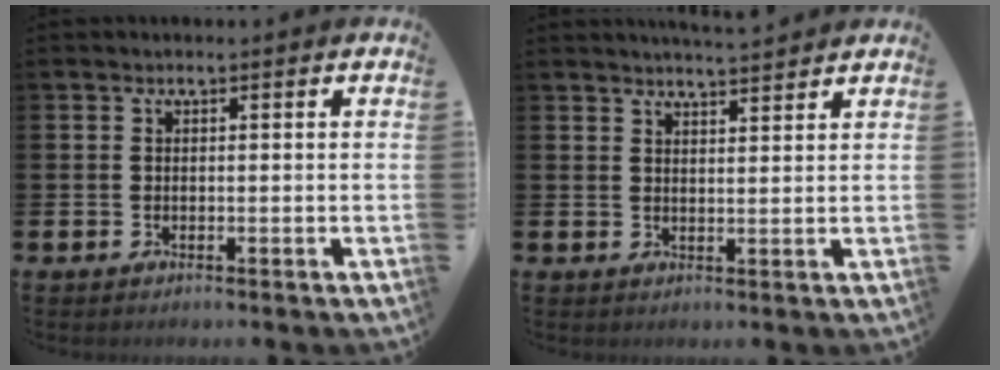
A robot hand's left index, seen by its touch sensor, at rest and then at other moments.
{"total": 3.5, "force": [3.5, -0.3, 0.1], "torque": [-0.012, -0.018, 0.065]}